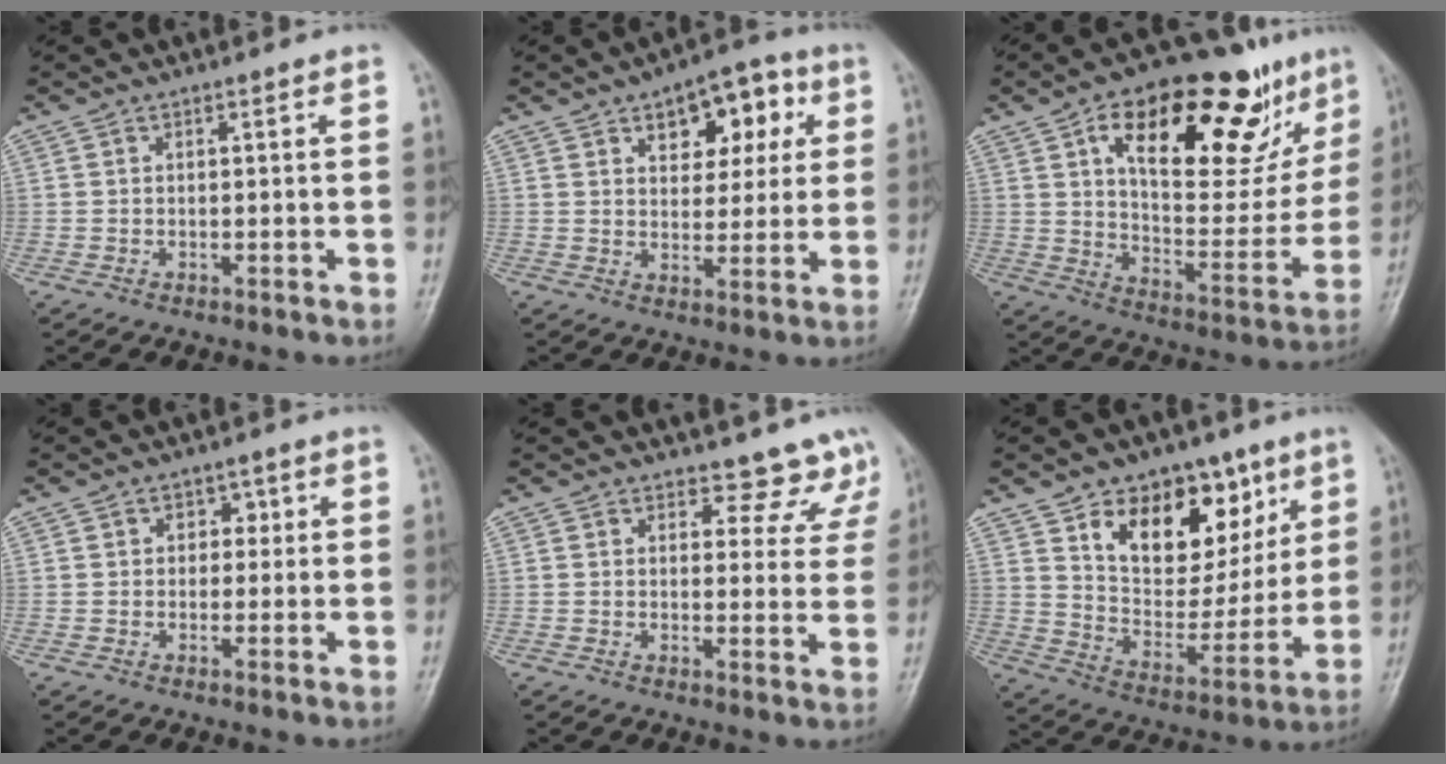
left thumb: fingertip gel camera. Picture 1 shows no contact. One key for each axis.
{"total": 11.8, "fx": 4.9, "fy": 6.9, "fz": 8.3, "tx": -0.065, "ty": -0.002, "tz": 0.065}
{"total": 29.8, "fx": 15.0, "fy": 13.2, "fz": 22.1, "tx": -0.278, "ty": -0.013, "tz": 0.238}
{"total": 3.1, "fx": 0.6, "fy": 2.6, "fz": 1.6, "tx": 0.008, "ty": 0.004, "tz": 0.001}
{"total": 7.6, "fx": 6.6, "fy": 3.7, "fz": 0.3, "tx": 0.045, "ty": -0.038, "tz": 0.056}
{"total": 19.3, "fx": 9.3, "fy": 12.1, "fz": 11.8, "tx": -0.121, "ty": -0.040, "tz": 0.160}